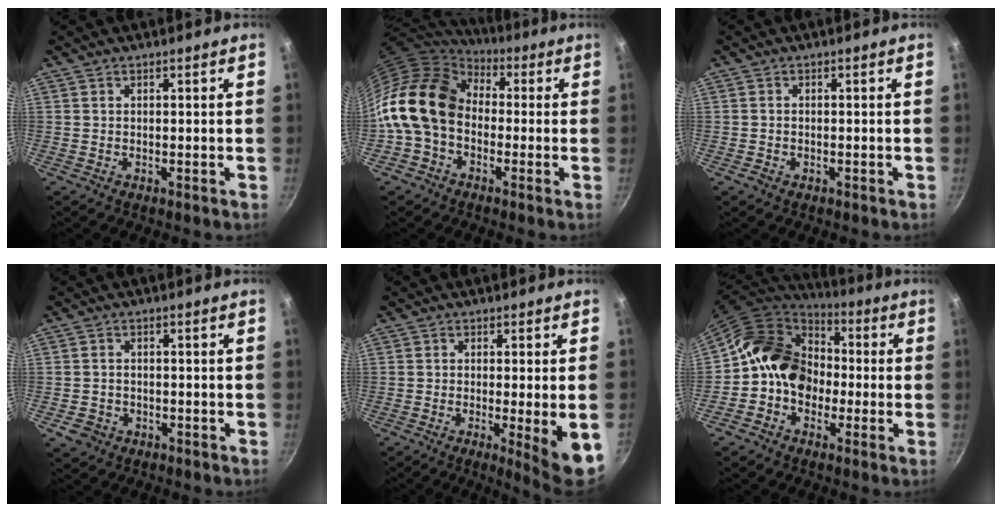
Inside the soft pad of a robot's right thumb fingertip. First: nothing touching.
{"total": 17.7, "force": [-0.5, 13.2, 11.8], "torque": [-0.208, 0.041, -0.028]}
{"total": 1.3, "force": [-0.7, 0.9, 0.6], "torque": [-0.012, 0.005, -0.012]}
{"total": 3.8, "force": [-1.6, 3.1, 1.4], "torque": [-0.022, 0.017, -0.018]}
{"total": 7.7, "force": [-2.0, 0.7, 7.4], "torque": [-0.102, -0.007, -0.024]}
{"total": 15.6, "force": [-1.1, 12.7, 8.9], "torque": [-0.108, 0.047, -0.037]}